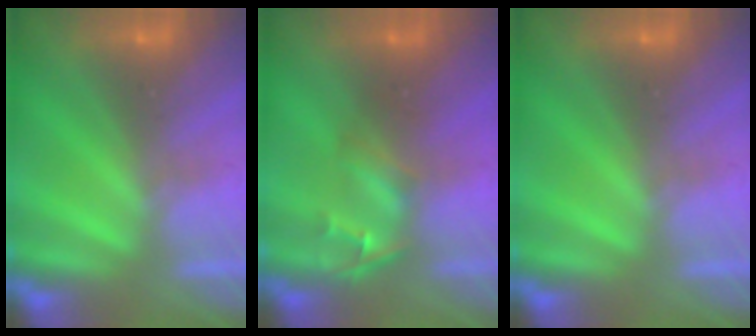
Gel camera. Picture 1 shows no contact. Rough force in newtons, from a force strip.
{"total": 2.4}
{"total": 0.0}